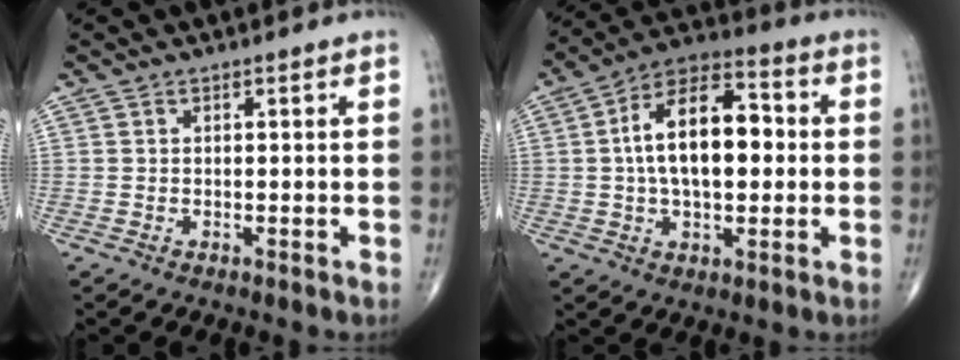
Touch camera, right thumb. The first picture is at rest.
{"total": 16.5, "force": [1.0, 8.8, 13.9], "torque": [-0.216, 0.029, 0.008]}